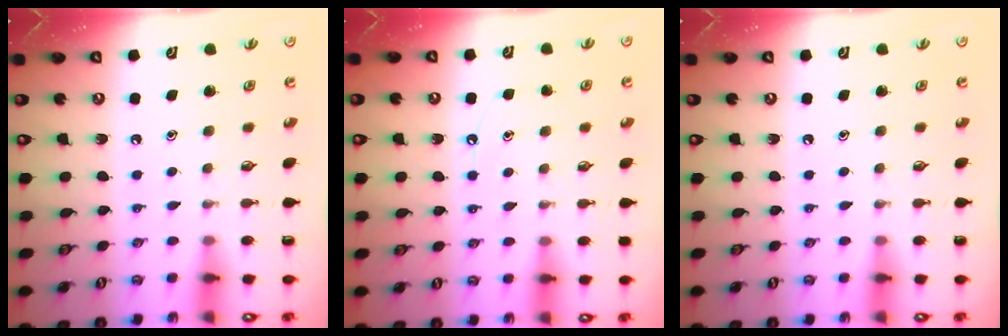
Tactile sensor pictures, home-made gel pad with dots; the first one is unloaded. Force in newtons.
{"total": 5.3, "press": 5.2, "slide": 0.6}
{"total": 0.0}